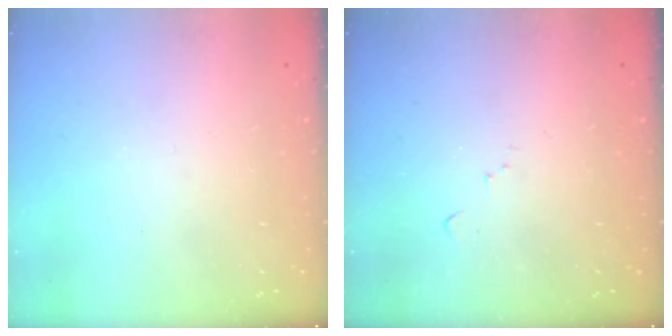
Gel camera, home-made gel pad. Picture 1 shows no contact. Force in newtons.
{"total": 4.5, "press": 4.4, "slide": 0.5}